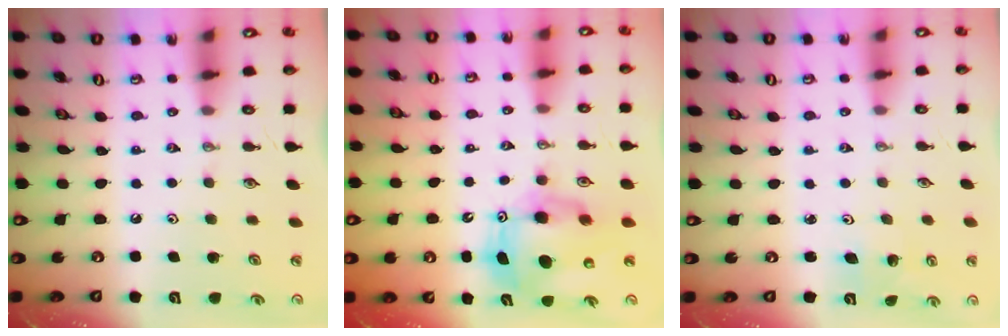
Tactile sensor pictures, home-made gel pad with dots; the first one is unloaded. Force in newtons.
{"total": 10.5, "press": 10.4, "slide": 0.9}
{"total": 1.9, "press": 1.9, "slide": 0.0}